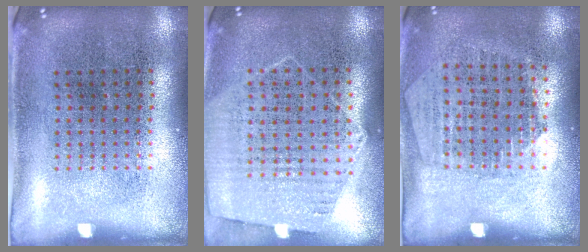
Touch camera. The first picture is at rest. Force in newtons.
{"total": 1.2, "press": 1.1, "slide": 0.4}
{"total": 1.3, "press": 1.2, "slide": 0.6}